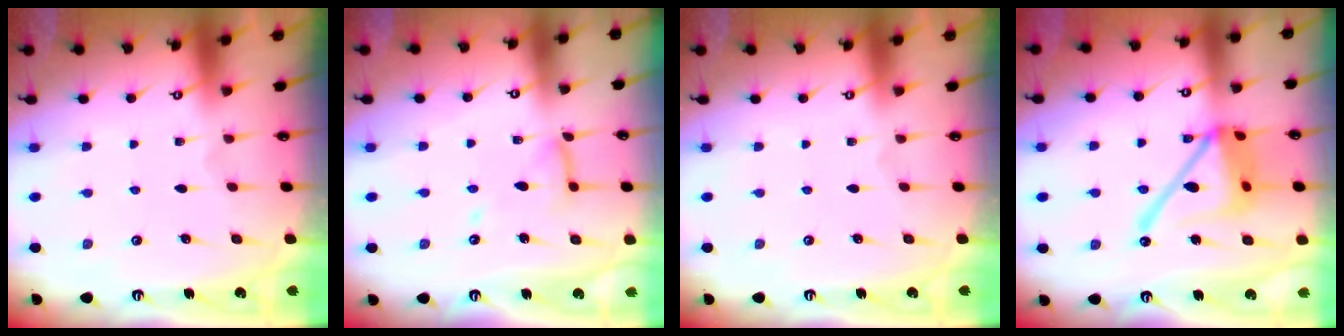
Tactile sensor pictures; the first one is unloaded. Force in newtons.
{"total": 11.1, "press": 11.1, "slide": 0.9}
{"total": 0.0}
{"total": 17.9, "press": 17.8, "slide": 1.8}